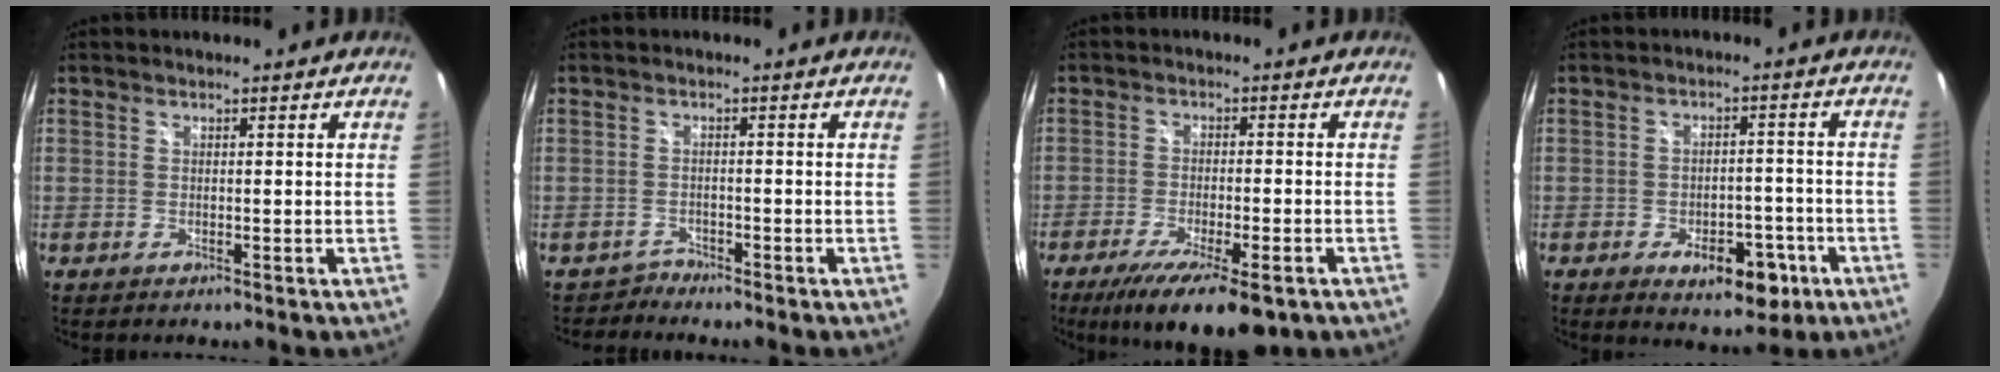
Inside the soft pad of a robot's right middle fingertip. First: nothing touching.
{"total": 1.6, "force": [-1.4, 0.3, -0.7], "torque": [0.014, 0.007, -0.027]}
{"total": 14.0, "force": [-9.2, 4.1, 9.8], "torque": [-0.191, -0.042, -0.142]}
{"total": 8.6, "force": [-4.4, 4.8, 5.6], "torque": [-0.086, 0.004, -0.050]}